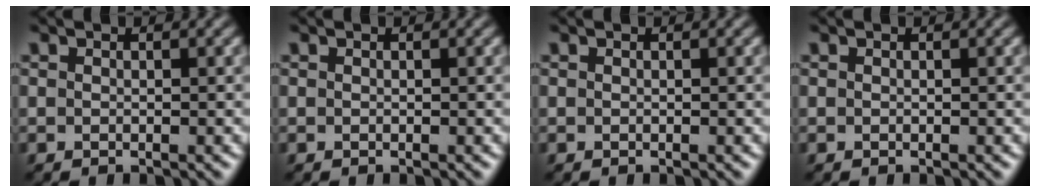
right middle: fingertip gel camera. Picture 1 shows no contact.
{"total": 0.0}
{"total": 0.0}
{"total": 0.0}